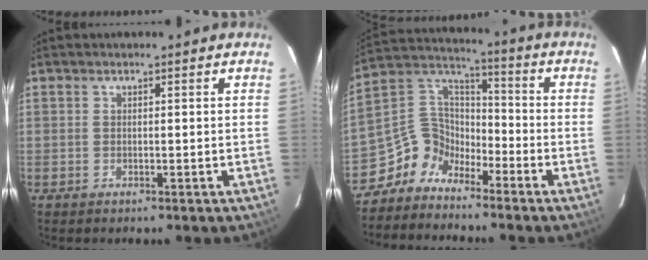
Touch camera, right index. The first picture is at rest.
{"total": 7.6, "force": [-6.1, 4.4, 1.2], "torque": [-0.042, 0.051, -0.144]}